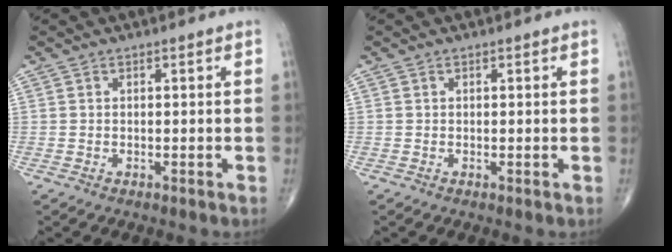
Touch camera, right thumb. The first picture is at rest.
{"total": 0.0}